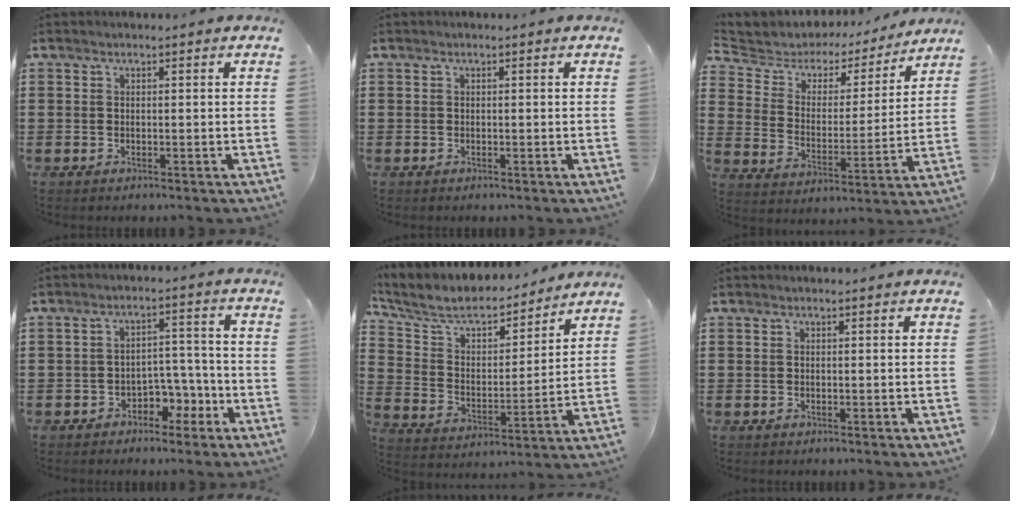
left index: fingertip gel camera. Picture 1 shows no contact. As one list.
[{"total": 0.0}, {"total": 4.2, "force": [3.3, 2.5, 0.8], "torque": [-0.044, -0.024, 0.048]}, {"total": 4.6, "force": [-3.1, 2.9, 2.0], "torque": [-0.038, 0.015, -0.060]}, {"total": 6.6, "force": [5.7, 2.1, 2.5], "torque": [-0.079, -0.038, 0.094]}, {"total": 0.0}]